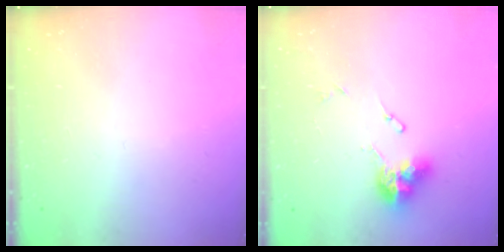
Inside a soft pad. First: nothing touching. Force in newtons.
{"total": 10.5, "press": 10.4, "slide": 1.2}